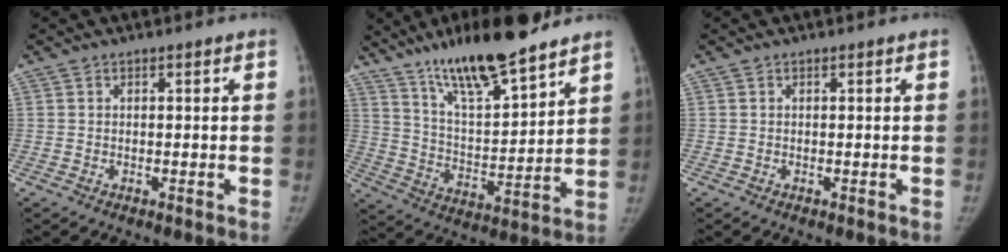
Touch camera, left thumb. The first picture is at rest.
{"total": 18.4, "force": [13.8, 3.7, 11.6], "torque": [-0.173, -0.073, 0.245]}
{"total": 0.0}